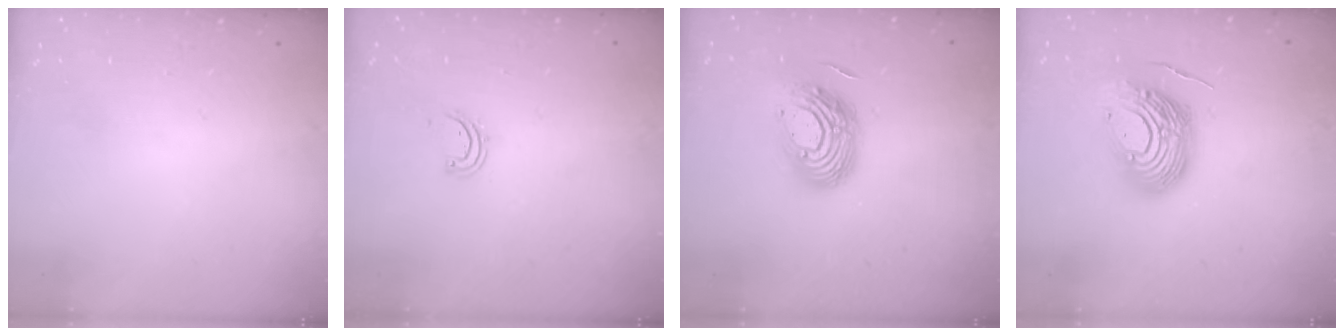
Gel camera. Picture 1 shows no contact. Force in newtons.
{"total": 2.5, "press": 2.5, "slide": 0.3}
{"total": 14.5, "press": 14.5, "slide": 1.0}
{"total": 14.6, "press": 14.6, "slide": 1.4}